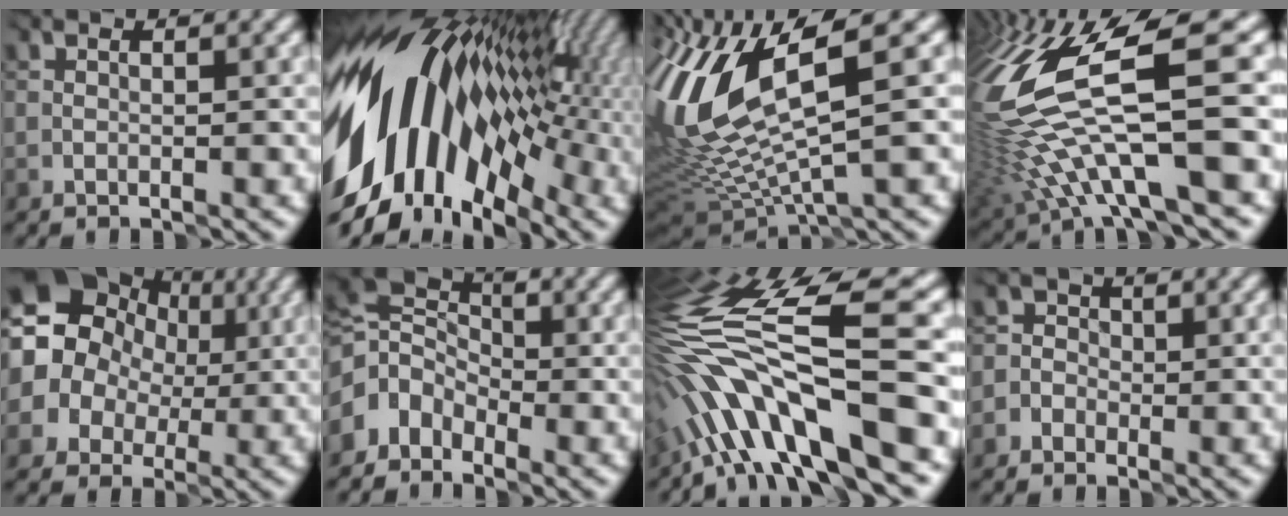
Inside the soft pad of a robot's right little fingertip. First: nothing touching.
{"total": 15.3, "force": [0.4, 10.0, 11.6], "torque": [-0.197, 0.012, -0.012]}
{"total": 11.4, "force": [2.5, 3.5, 10.6], "torque": [-0.230, -0.015, 0.064]}
{"total": 12.9, "force": [0.1, 4.0, 12.3], "torque": [-0.258, -0.007, 0.015]}
{"total": 10.1, "force": [1.8, 9.0, 4.3], "torque": [-0.064, 0.004, 0.004]}
{"total": 3.8, "force": [-1.5, 3.0, 1.8], "torque": [-0.023, 0.008, -0.044]}
{"total": 12.2, "force": [-3.2, 3.3, 11.3], "torque": [-0.197, 0.019, -0.045]}
{"total": 1.3, "force": [-0.7, 1.0, -0.3], "torque": [0.012, 0.008, -0.016]}